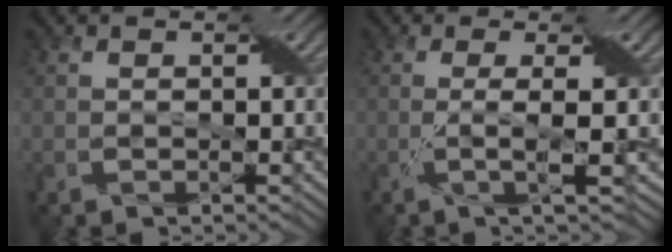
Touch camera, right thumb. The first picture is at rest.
{"total": 3.6, "force": [-0.2, 0.3, 3.6], "torque": [-0.066, 0.008, -0.011]}